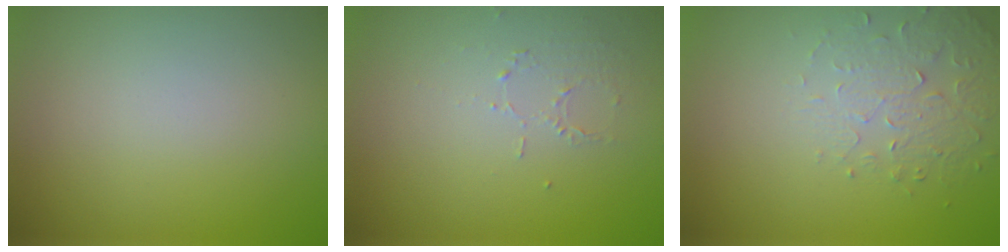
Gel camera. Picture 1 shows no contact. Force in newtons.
{"total": 1.0, "press": 0.5, "slide": 0.9}
{"total": 1.9, "press": 1.5, "slide": 1.1}